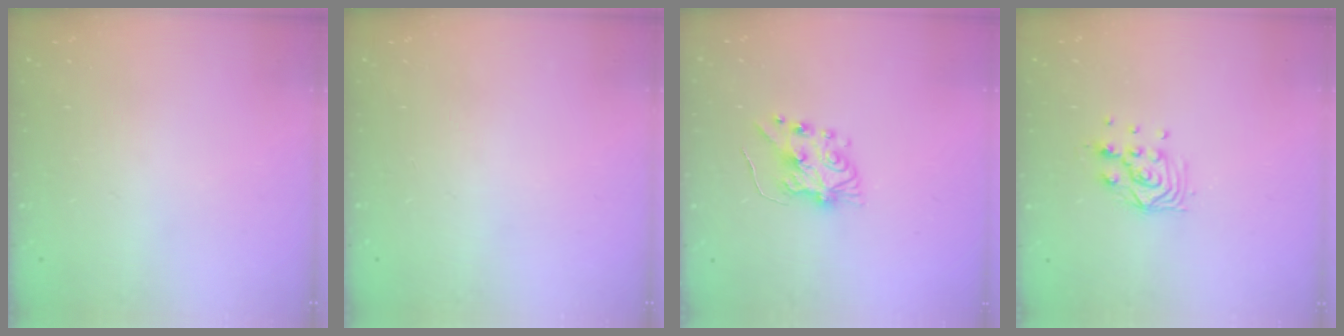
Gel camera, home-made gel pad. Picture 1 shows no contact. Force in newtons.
{"total": 0.0}
{"total": 6.6, "press": 6.6, "slide": 0.7}
{"total": 8.8, "press": 8.8, "slide": 0.7}